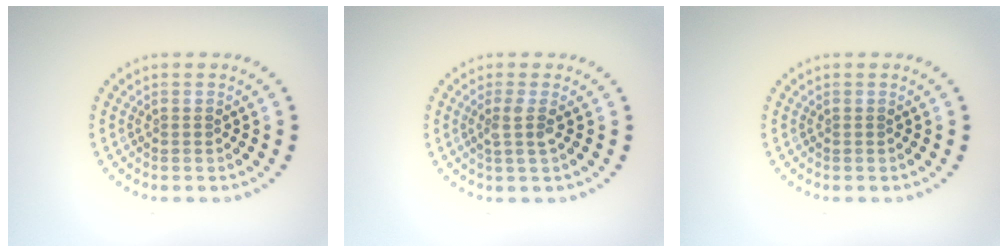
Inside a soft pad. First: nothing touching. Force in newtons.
{"total": 1.7, "press": 1.3, "slide": 1.2}
{"total": 0.0}